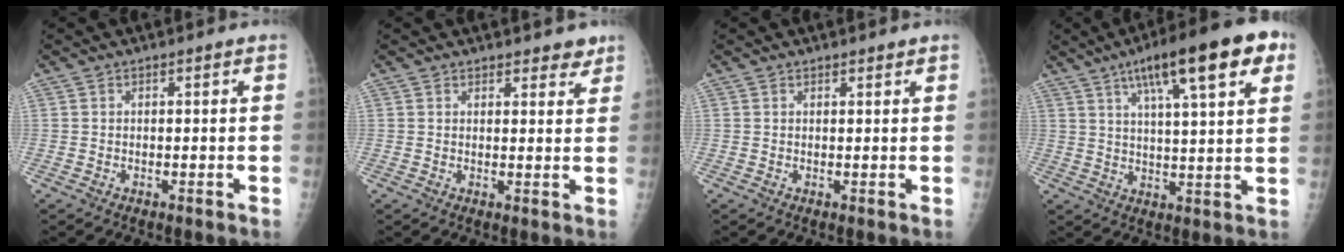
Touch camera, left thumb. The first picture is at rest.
{"total": 3.5, "force": [2.9, 1.6, 1.1], "torque": [0.016, -0.015, 0.034]}
{"total": 1.0, "force": [0.9, 0.3, 0.3], "torque": [-0.002, -0.004, 0.013]}
{"total": 17.9, "force": [8.8, 4.0, 15.1], "torque": [-0.210, -0.003, 0.131]}